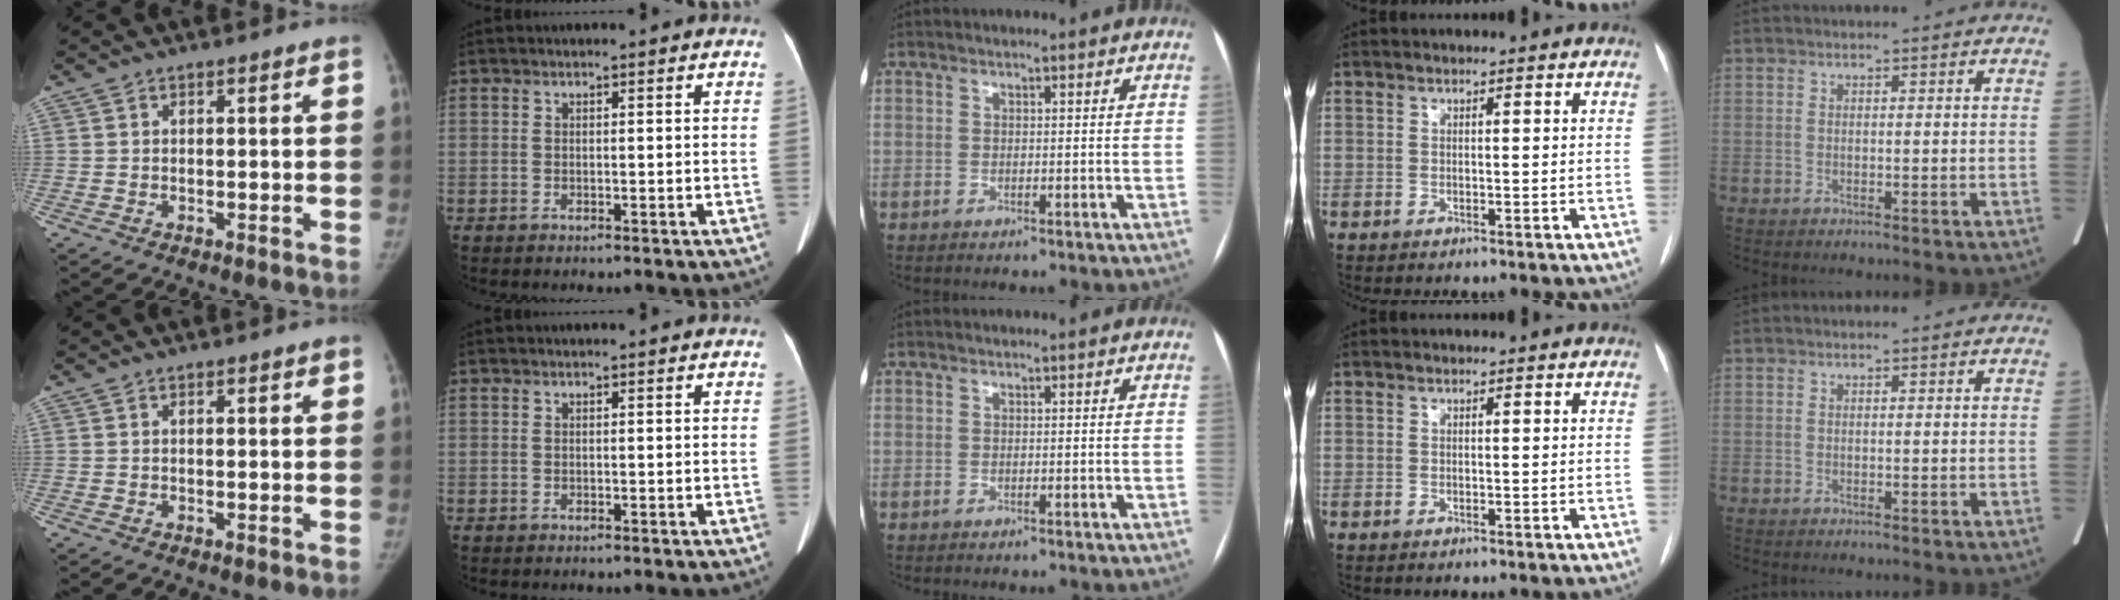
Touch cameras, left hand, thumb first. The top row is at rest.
{"thumb": {"total": 1.0, "force": [0.5, 0.4, 0.7], "torque": [-0.007, 0.000, 0.005]}}